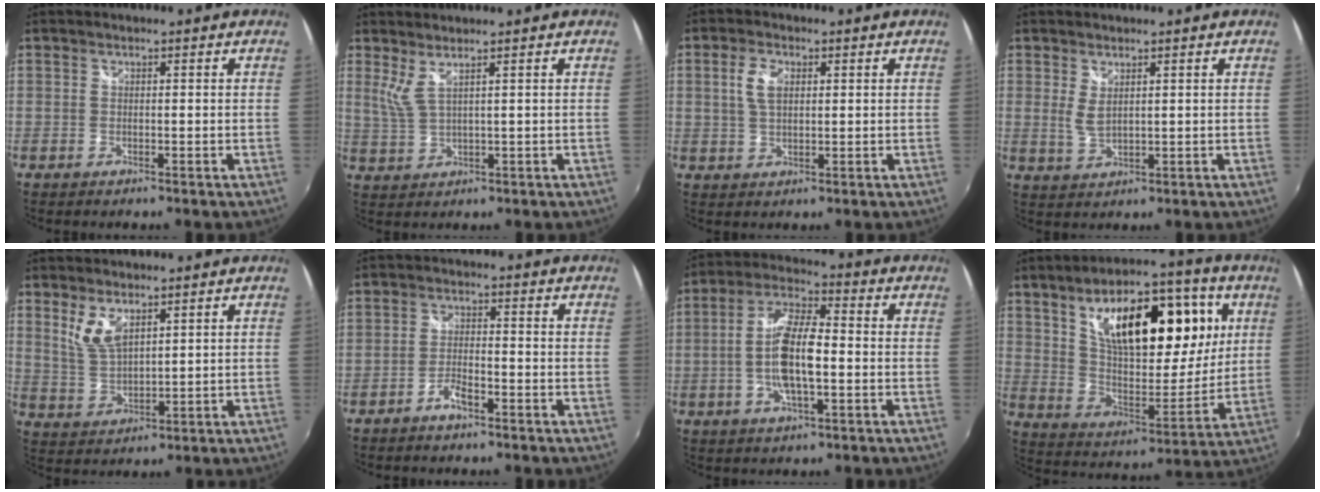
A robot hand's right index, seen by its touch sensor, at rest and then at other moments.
{"total": 2.8, "force": [1.8, -0.2, 2.1], "torque": [-0.048, -0.007, 0.039]}
{"total": 4.6, "force": [1.3, 2.6, 3.6], "torque": [-0.070, 0.007, 0.025]}
{"total": 2.9, "force": [1.3, 1.1, 2.4], "torque": [-0.045, -0.006, 0.024]}
{"total": 6.1, "force": [3.4, 2.6, 4.4], "torque": [-0.087, -0.004, 0.073]}
{"total": 3.6, "force": [-2.6, 1.0, 2.3], "torque": [-0.060, 0.004, -0.049]}
{"total": 11.3, "force": [-1.8, 3.6, 10.6], "torque": [-0.215, 0.006, -0.036]}
{"total": 23.6, "force": [8.7, 11.2, 18.9], "torque": [-0.308, 0.020, 0.151]}